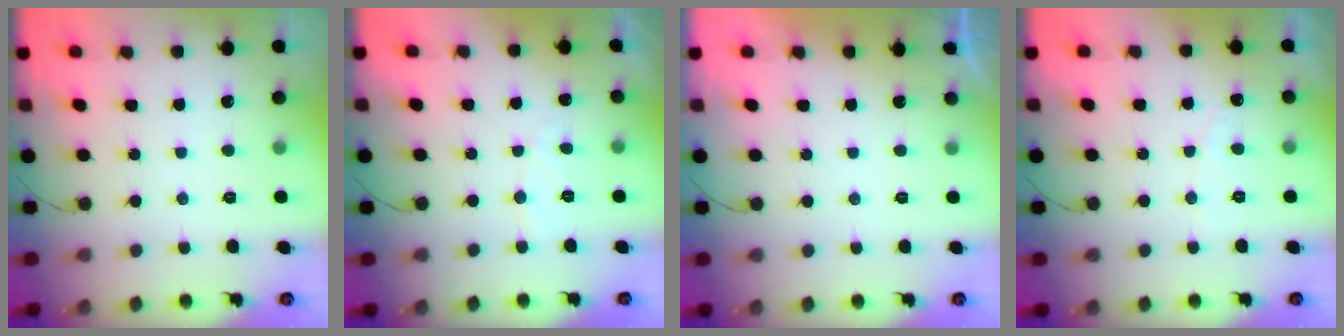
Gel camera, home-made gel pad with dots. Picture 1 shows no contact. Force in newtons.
{"total": 2.6, "press": 2.6, "slide": 0.1}
{"total": 0.8, "press": 0.8, "slide": 0.1}
{"total": 2.3, "press": 2.3, "slide": 0.1}